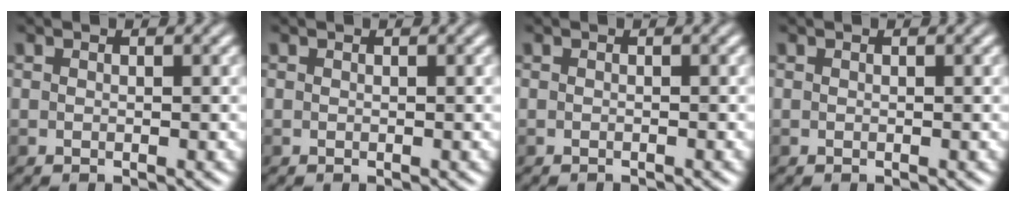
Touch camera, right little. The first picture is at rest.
{"total": 0.0}
{"total": 0.8, "force": [-0.7, 0.0, -0.1], "torque": [0.005, -0.007, -0.014]}
{"total": 0.0}